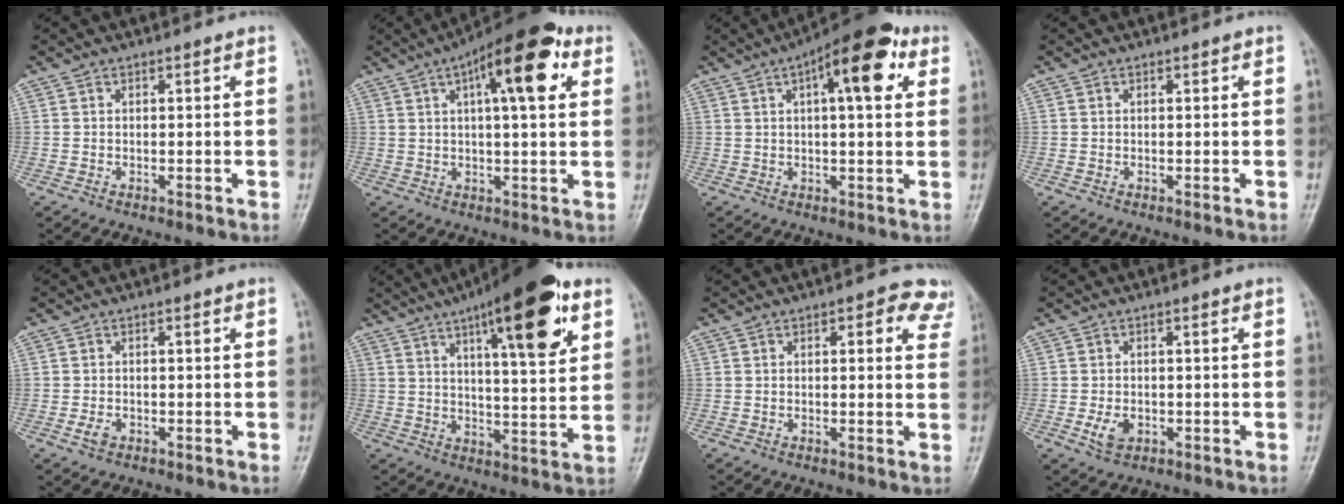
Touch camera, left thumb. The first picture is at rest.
{"total": 15.0, "force": [5.8, 5.0, 12.8], "torque": [-0.167, 0.012, 0.078]}
{"total": 13.1, "force": [5.1, 4.8, 11.1], "torque": [-0.136, 0.012, 0.064]}
{"total": 0.0}
{"total": 1.9, "force": [-0.8, 1.2, 1.2], "torque": [-0.025, 0.004, -0.016]}
{"total": 19.3, "force": [9.7, 5.3, 15.8], "torque": [-0.208, -0.028, 0.141]}
{"total": 6.6, "force": [3.1, 3.1, 4.9], "torque": [-0.020, -0.003, 0.025]}
{"total": 3.4, "force": [-1.0, 2.3, 2.3], "torque": [-0.044, 0.002, -0.014]}